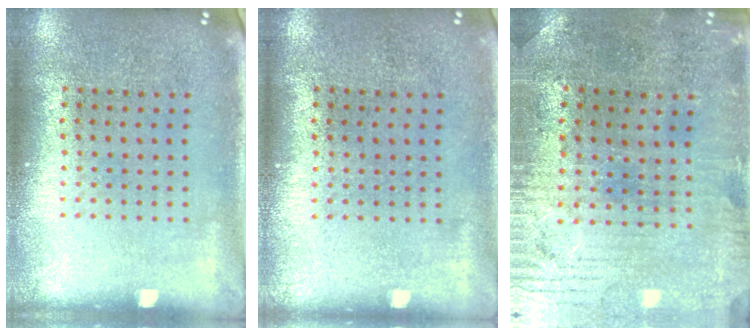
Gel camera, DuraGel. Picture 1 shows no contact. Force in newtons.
{"total": 0.0}
{"total": 1.0, "press": 0.8, "slide": 0.6}